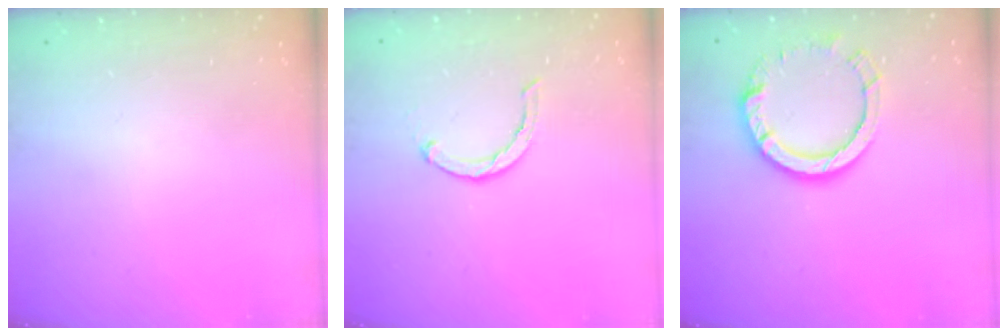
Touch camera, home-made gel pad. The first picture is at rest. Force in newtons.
{"total": 3.1, "press": 3.0, "slide": 0.5}
{"total": 10.8, "press": 10.7, "slide": 1.0}